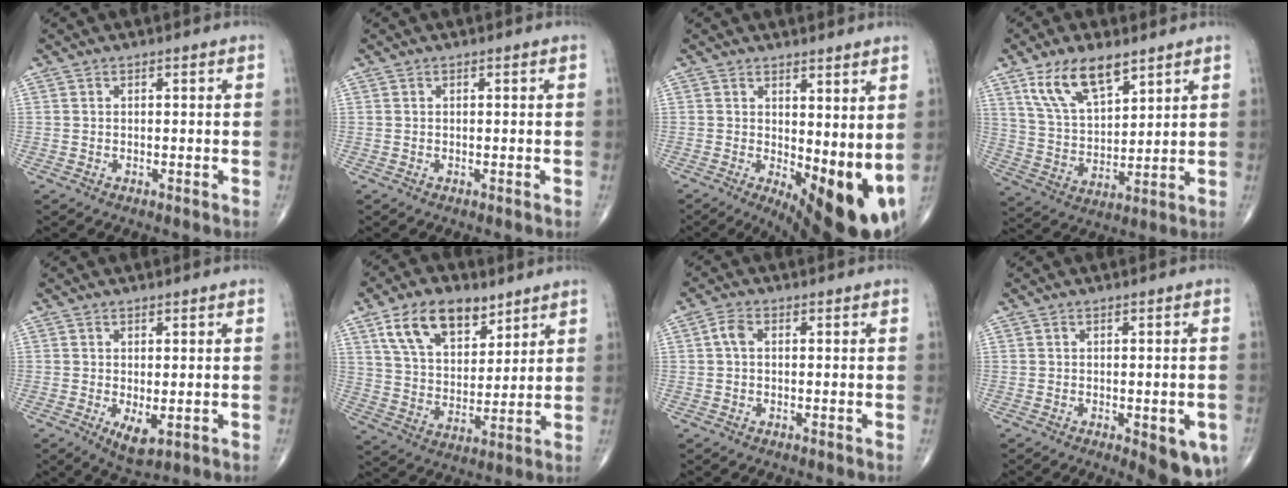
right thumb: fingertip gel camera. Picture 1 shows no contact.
{"total": 0.0}
{"total": 14.1, "force": [0.6, 5.5, 13.0], "torque": [-0.179, -0.036, 0.025]}
{"total": 12.6, "force": [7.8, 5.5, 8.2], "torque": [-0.134, -0.032, 0.156]}
{"total": 4.2, "force": [-0.8, 1.8, 3.7], "torque": [-0.060, -0.014, -0.004]}
{"total": 14.0, "force": [8.0, 7.9, 8.4], "torque": [-0.118, -0.034, 0.150]}
{"total": 2.3, "force": [0.2, 1.4, 1.8], "torque": [-0.034, 0.006, 0.000]}
{"total": 8.5, "force": [-3.1, 3.1, 7.2], "torque": [-0.065, -0.007, -0.033]}